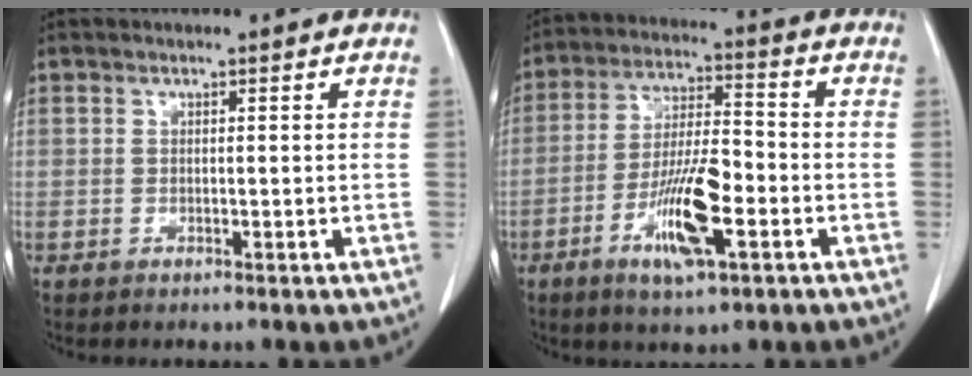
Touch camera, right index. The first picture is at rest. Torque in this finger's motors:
{"motor_torque": [1.64, -0.17, 0.25, 0.20]}